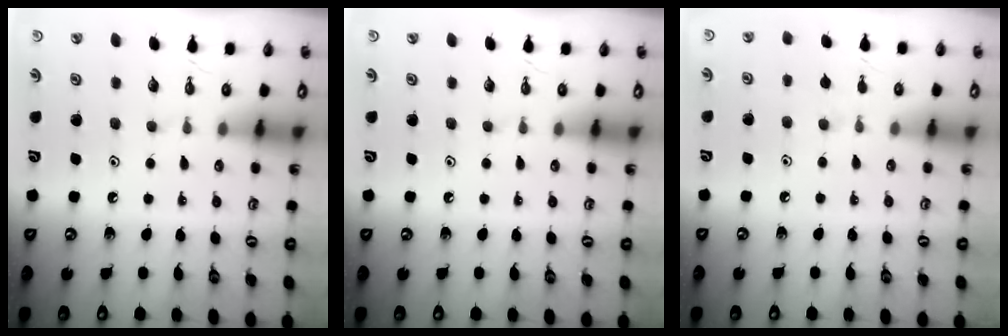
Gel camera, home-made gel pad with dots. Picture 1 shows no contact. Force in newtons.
{"total": 0.0}
{"total": 4.0, "press": 4.0, "slide": 0.5}